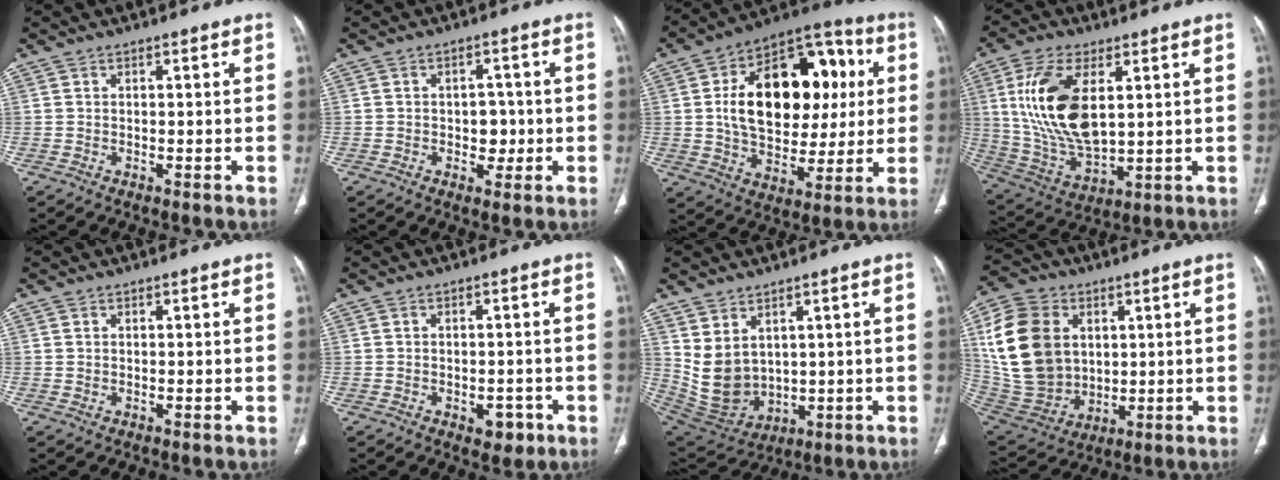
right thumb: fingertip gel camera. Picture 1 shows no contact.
{"total": 4.2, "force": [-0.6, 3.1, 2.7], "torque": [-0.010, 0.006, -0.007]}
{"total": 26.2, "force": [4.1, 16.4, 20.0], "torque": [-0.280, 0.018, 0.066]}
{"total": 17.5, "force": [4.2, 8.7, 14.6], "torque": [-0.292, -0.020, 0.091]}
{"total": 0.5, "force": [0.2, 0.4, 0.2], "torque": [-0.003, -0.002, 0.005]}
{"total": 3.9, "force": [-1.7, 2.6, 2.4], "torque": [-0.012, 0.007, -0.017]}
{"total": 10.5, "force": [3.1, 7.5, 6.5], "torque": [-0.111, -0.019, 0.098]}
{"total": 20.4, "force": [4.6, 15.3, 12.6], "torque": [-0.240, -0.011, 0.105]}